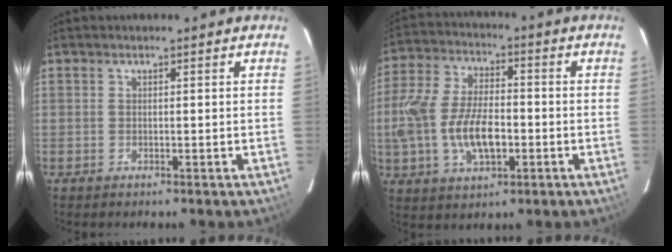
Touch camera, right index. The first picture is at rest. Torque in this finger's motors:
{"motor_torque": [0.44, -0.08, 0.55, 0.21]}